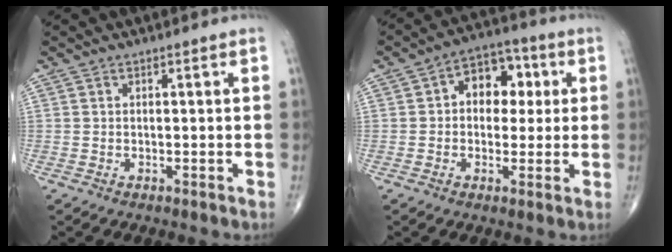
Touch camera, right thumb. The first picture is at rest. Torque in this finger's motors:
{"motor_torque": [0.06, 0.09, 0.31, -0.19, 0.05]}